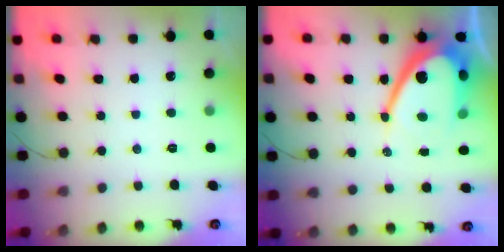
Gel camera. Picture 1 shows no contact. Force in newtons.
{"total": 17.2, "press": 17.2, "slide": 1.5}